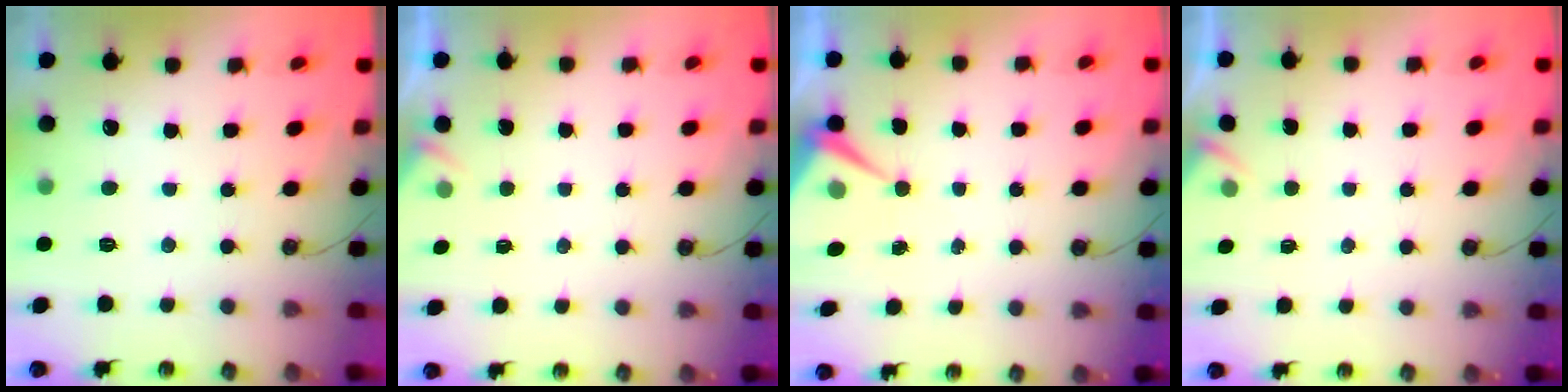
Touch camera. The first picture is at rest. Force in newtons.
{"total": 2.5, "press": 2.5, "slide": 0.4}
{"total": 6.7, "press": 6.6, "slide": 0.7}
{"total": 2.1, "press": 2.1, "slide": 0.4}